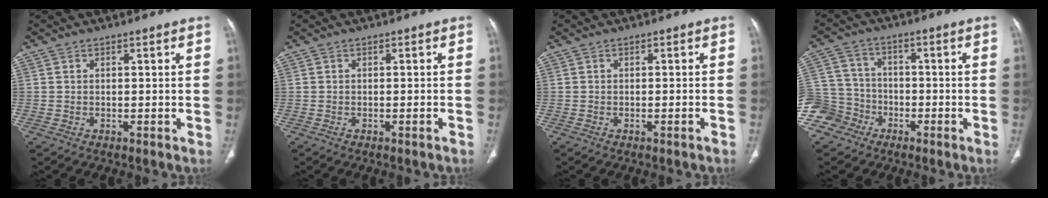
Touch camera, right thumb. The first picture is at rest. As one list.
[{"total": 0.9, "force": [-0.6, 0.0, 0.7], "torque": [-0.018, 0.005, -0.003]}, {"total": 1.2, "force": [-0.8, 0.0, 0.9], "torque": [-0.022, 0.005, -0.006]}, {"total": 10.9, "force": [-6.0, 8.9, 1.7], "torque": [-0.030, 0.048, -0.114]}]